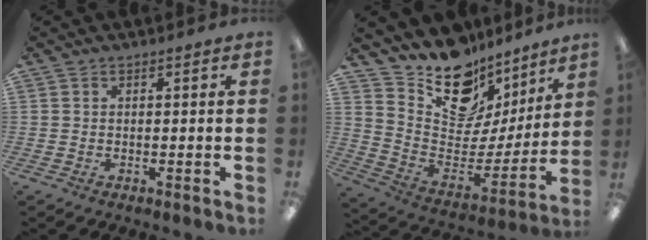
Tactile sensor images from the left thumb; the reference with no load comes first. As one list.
[{"total": 17.3, "force": [13.4, 9.2, 5.7], "torque": [-0.095, -0.118, 0.238]}]